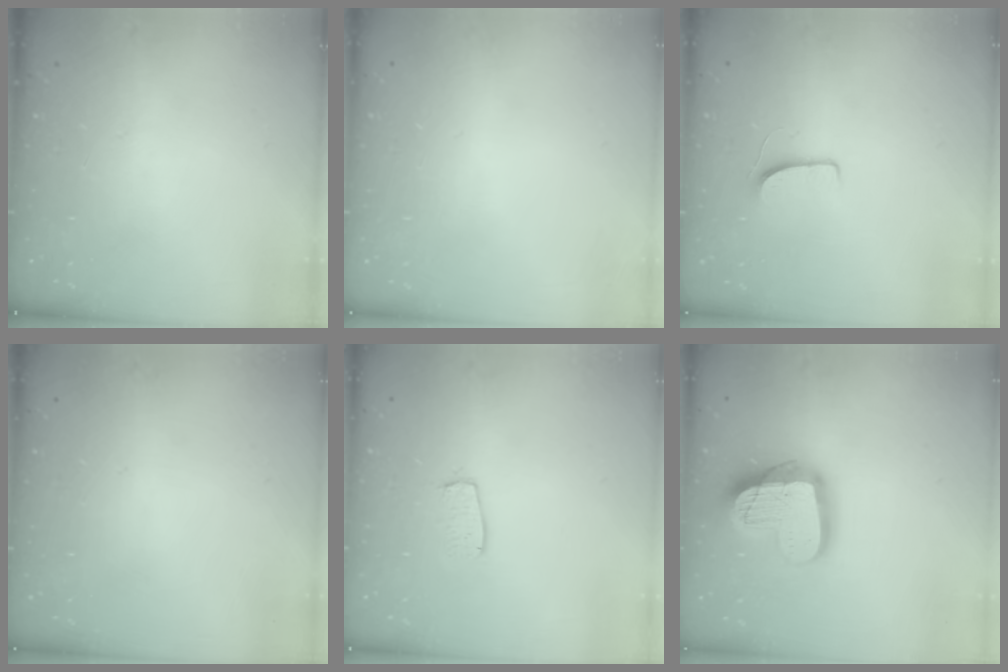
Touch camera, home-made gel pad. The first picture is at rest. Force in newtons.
{"total": 0.0}
{"total": 5.1, "press": 5.0, "slide": 0.5}
{"total": 0.0}
{"total": 5.5, "press": 5.5, "slide": 0.3}
{"total": 19.1, "press": 19.0, "slide": 2.0}